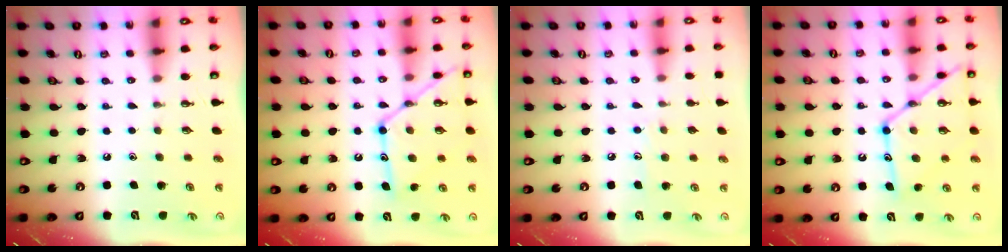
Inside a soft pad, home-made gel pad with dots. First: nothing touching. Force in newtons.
{"total": 16.3, "press": 16.3, "slide": 1.4}
{"total": 5.7, "press": 5.7, "slide": 0.5}
{"total": 17.1, "press": 17.0, "slide": 1.4}